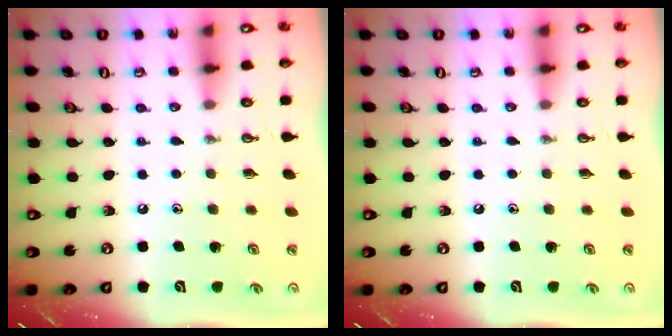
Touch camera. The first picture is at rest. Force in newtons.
{"total": 0.0}